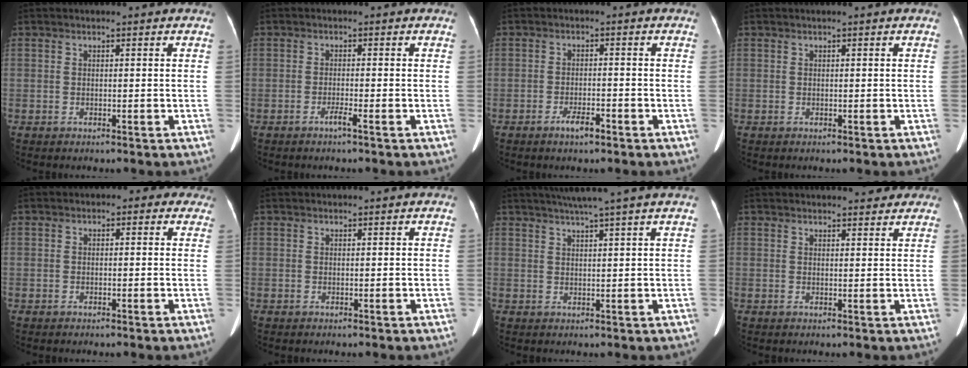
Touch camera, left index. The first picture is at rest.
{"total": 1.4, "force": [-0.9, -0.3, 1.0], "torque": [-0.018, 0.000, -0.017]}
{"total": 2.8, "force": [-1.9, 0.6, 1.9], "torque": [-0.035, 0.000, -0.032]}
{"total": 0.0}
{"total": 1.9, "force": [0.8, 1.5, 0.9], "torque": [0.004, 0.012, -0.003]}
{"total": 1.0, "force": [0.9, 0.0, 0.3], "torque": [-0.005, 0.020, 0.019]}
{"total": 7.0, "force": [5.6, -1.7, 3.9], "torque": [-0.057, 0.016, 0.077]}
{"total": 8.2, "force": [7.5, 2.0, 2.9], "torque": [-0.028, 0.012, 0.082]}